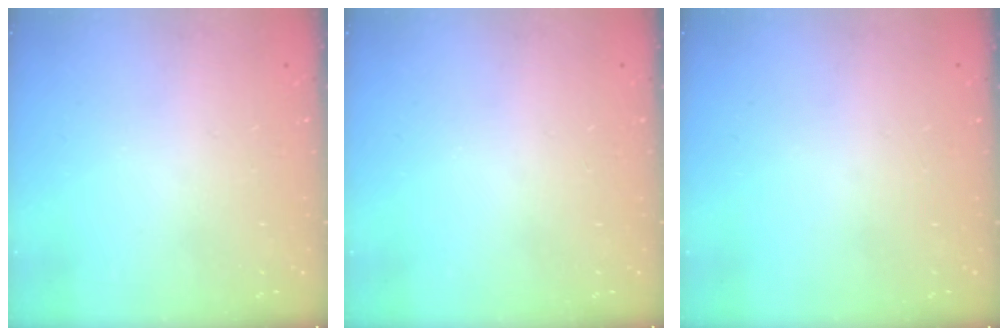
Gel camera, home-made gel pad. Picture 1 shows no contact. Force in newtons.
{"total": 0.0}
{"total": 0.0}